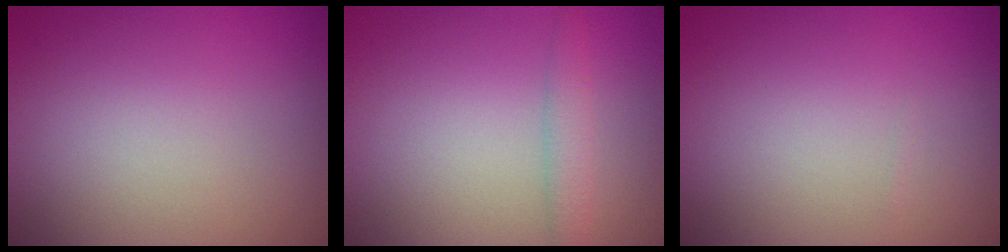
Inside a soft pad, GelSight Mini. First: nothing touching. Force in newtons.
{"total": 1.8, "press": 1.8, "slide": 0.1}
{"total": 0.0}